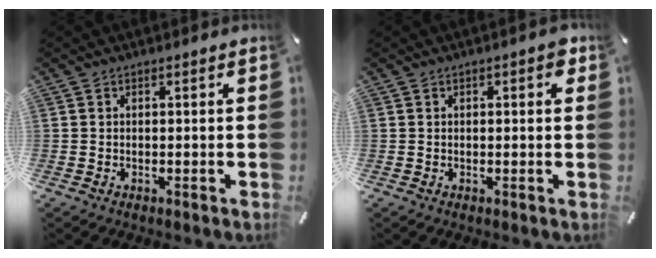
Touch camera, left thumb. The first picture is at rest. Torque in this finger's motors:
{"motor_torque": [-0.09, -0.28, -0.04, 0.04, -0.02]}